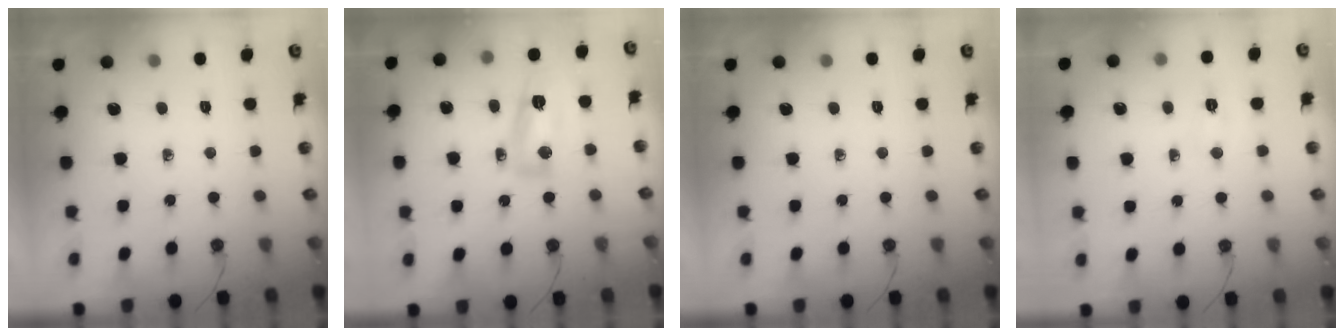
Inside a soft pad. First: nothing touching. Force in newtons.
{"total": 8.9, "press": 8.9, "slide": 0.9}
{"total": 0.0}
{"total": 3.6, "press": 3.6, "slide": 0.5}